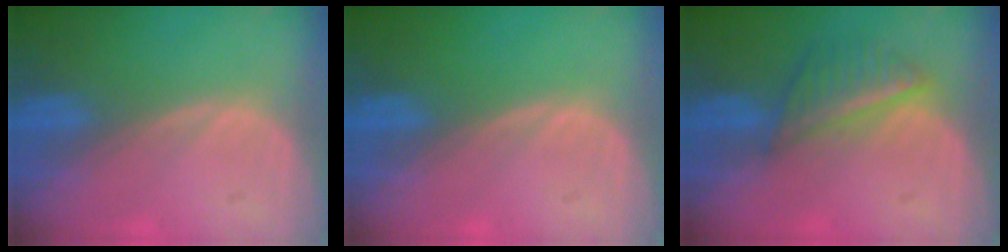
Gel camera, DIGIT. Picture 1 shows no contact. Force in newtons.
{"total": 0.0}
{"total": 5.6, "press": 5.1, "slide": 2.2}